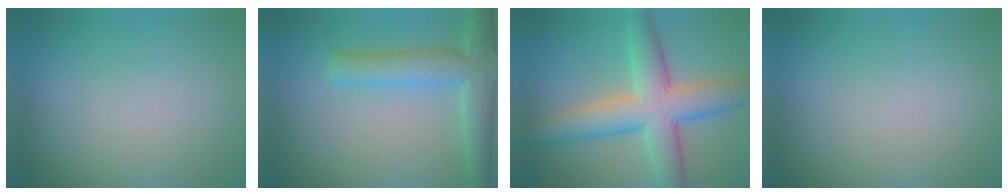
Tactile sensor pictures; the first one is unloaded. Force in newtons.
{"total": 5.4, "press": 5.4, "slide": 0.3}
{"total": 7.4, "press": 7.4, "slide": 0.1}
{"total": 0.0}